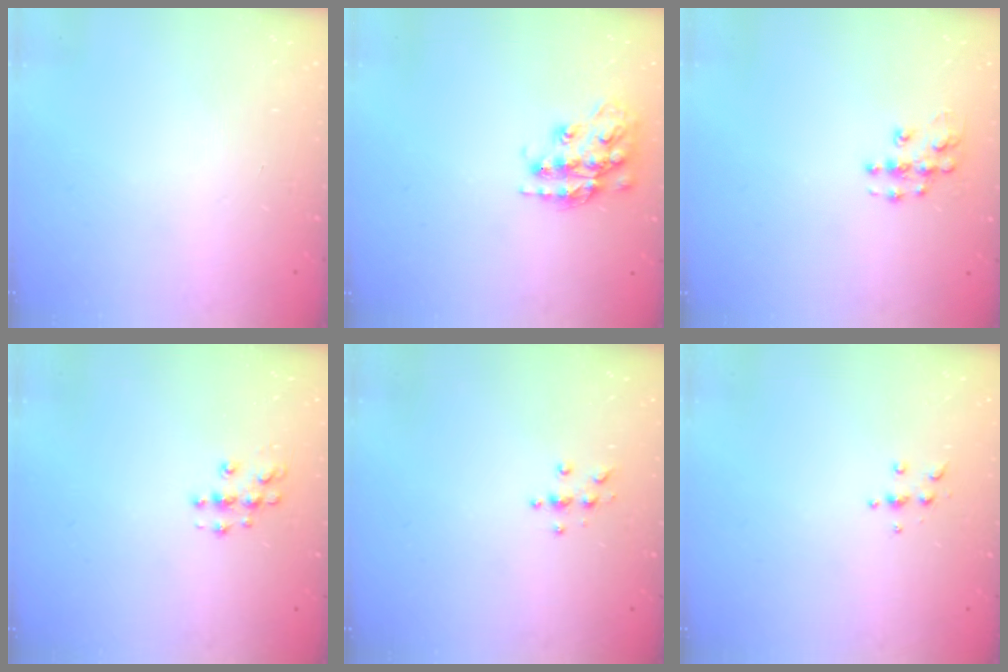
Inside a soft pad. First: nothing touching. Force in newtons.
{"total": 14.9, "press": 14.8, "slide": 0.8}
{"total": 8.2, "press": 8.2, "slide": 0.4}
{"total": 5.2, "press": 5.1, "slide": 0.5}
{"total": 4.3, "press": 4.3, "slide": 0.5}
{"total": 5.3, "press": 5.3, "slide": 0.5}